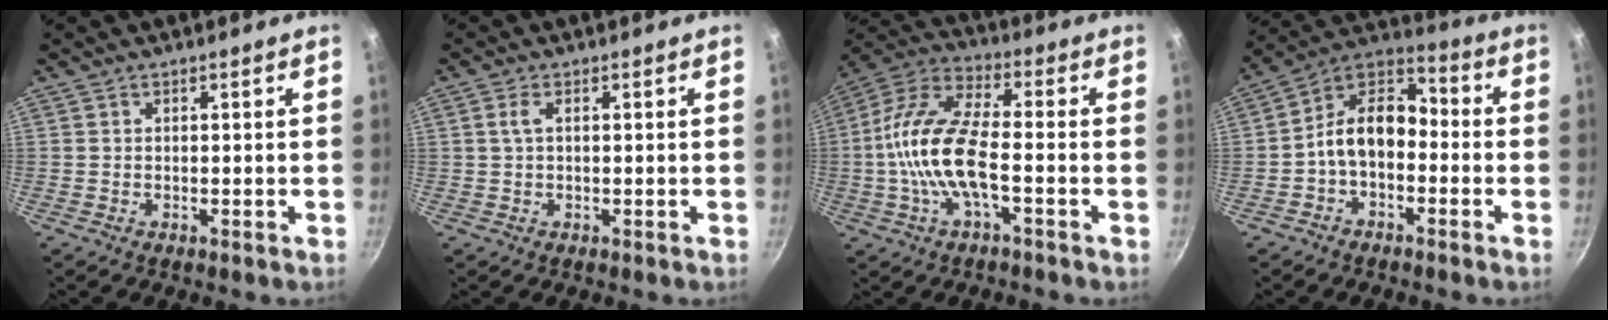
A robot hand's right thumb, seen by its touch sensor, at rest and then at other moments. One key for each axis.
{"total": 1.9, "fx": 0.4, "fy": 0.8, "fz": 1.7, "tx": -0.037, "ty": 0.004, "tz": 0.008}
{"total": 14.7, "fx": -2.7, "fy": 5.5, "fz": 13.4, "tx": -0.265, "ty": 0.037, "tz": -0.068}
{"total": 11.6, "fx": -2.4, "fy": 7.7, "fz": 8.4, "tx": -0.120, "ty": 0.058, "tz": -0.063}